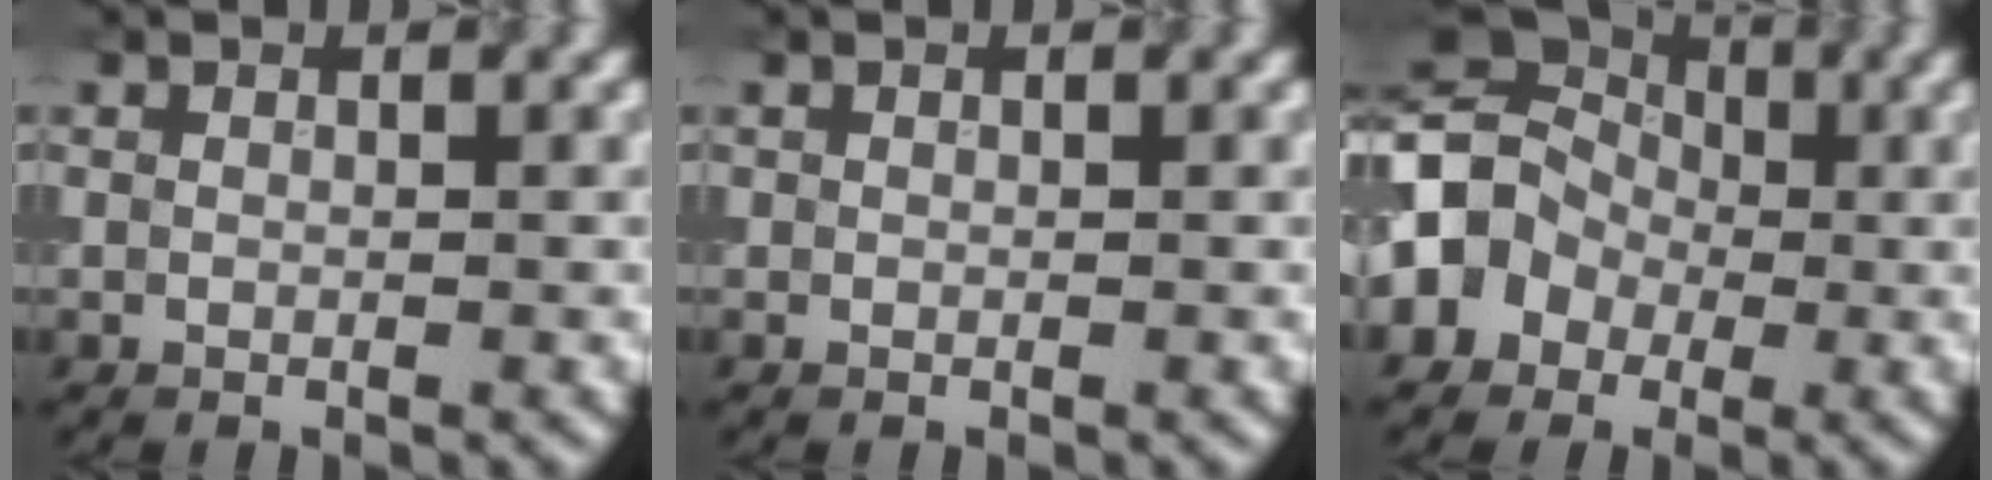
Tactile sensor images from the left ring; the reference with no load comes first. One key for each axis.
{"total": 0.0}
{"total": 6.7, "fx": -0.6, "fy": 5.8, "fz": 3.4, "tx": -0.042, "ty": 0.010, "tz": -0.030}